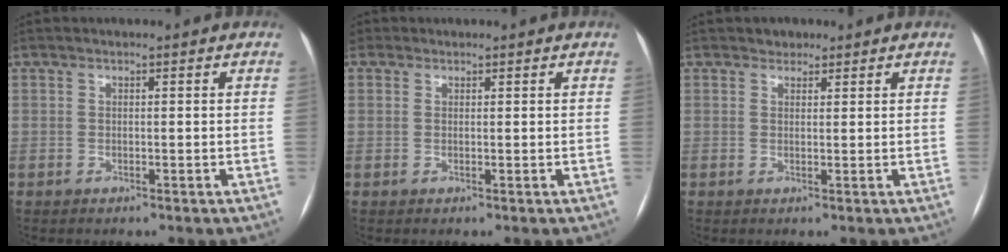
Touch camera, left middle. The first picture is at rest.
{"total": 1.3, "force": [0.6, 1.2, 0.3], "torque": [0.001, 0.004, 0.007]}
{"total": 1.6, "force": [1.2, 1.1, 0.1], "torque": [0.003, 0.001, 0.013]}